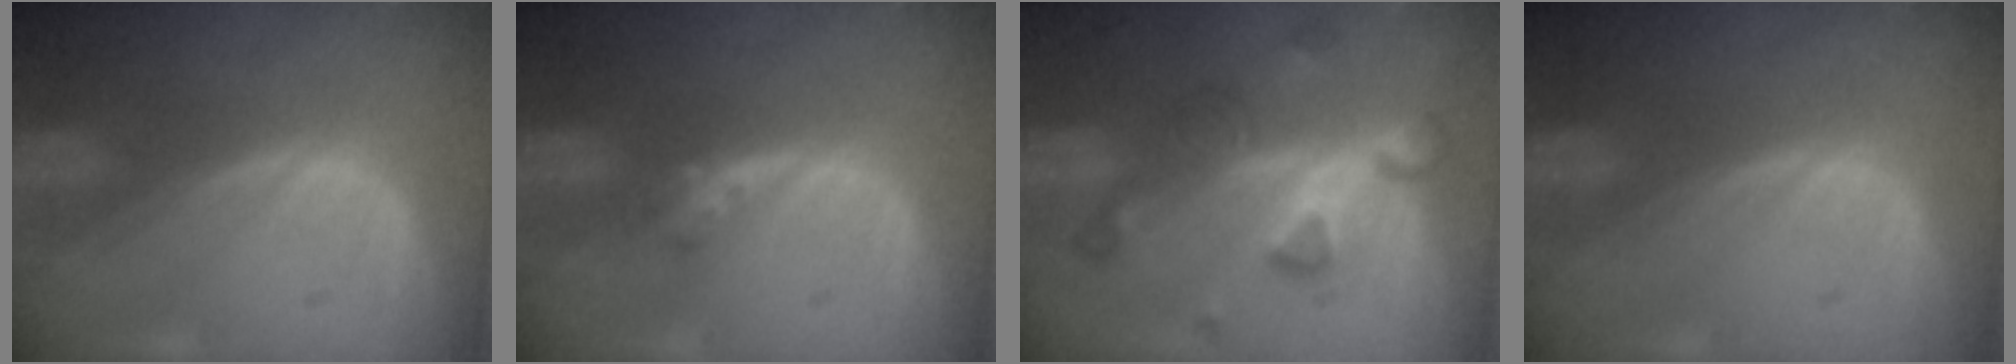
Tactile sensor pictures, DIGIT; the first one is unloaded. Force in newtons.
{"total": 2.1, "press": 1.8, "slide": 1.0}
{"total": 7.7, "press": 6.7, "slide": 3.7}
{"total": 0.0}